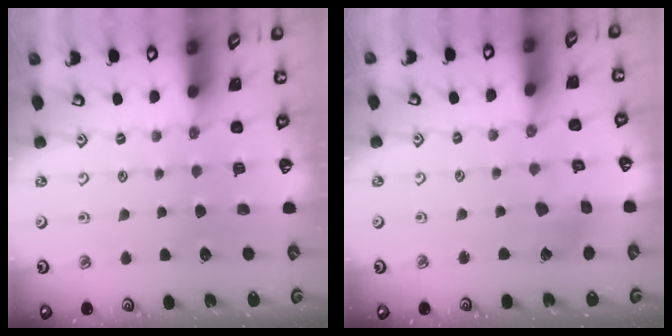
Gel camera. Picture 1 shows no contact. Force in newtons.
{"total": 2.8, "press": 2.8, "slide": 0.5}